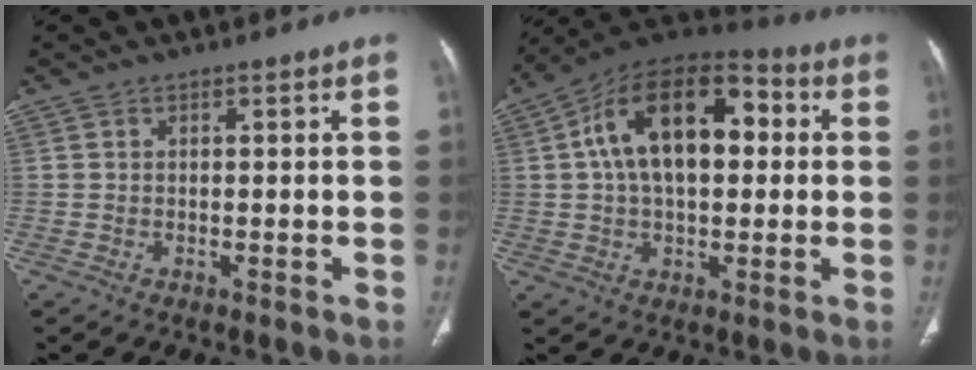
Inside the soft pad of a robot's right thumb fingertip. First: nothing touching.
{"total": 19.2, "force": [3.2, 11.1, 15.3], "torque": [-0.234, 0.033, 0.043]}